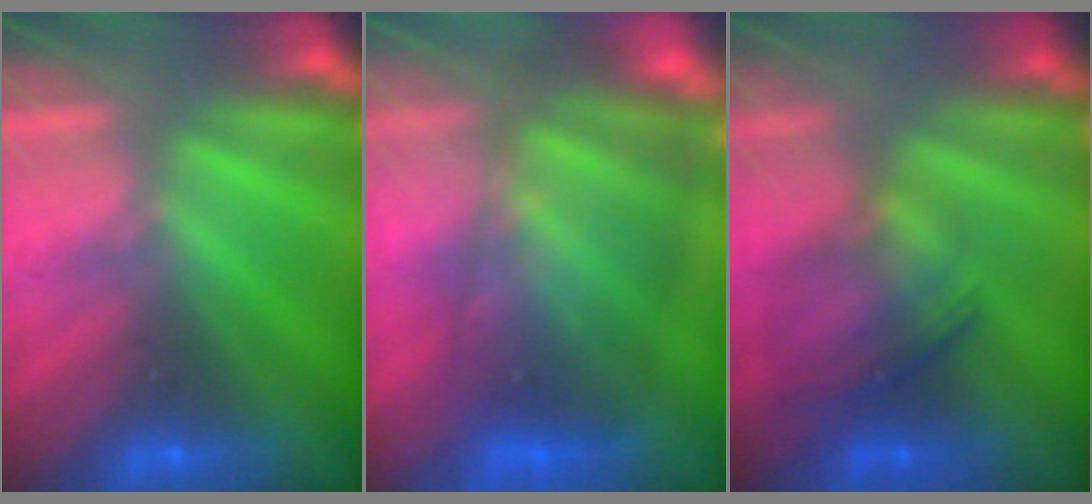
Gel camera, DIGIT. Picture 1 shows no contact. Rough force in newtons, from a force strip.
{"total": 7.1}
{"total": 2.0}